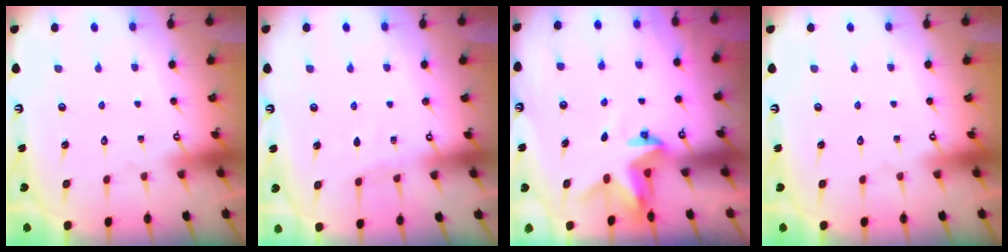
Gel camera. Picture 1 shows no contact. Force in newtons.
{"total": 3.2, "press": 3.2, "slide": 0.5}
{"total": 3.3, "press": 3.3, "slide": 0.2}
{"total": 0.0}